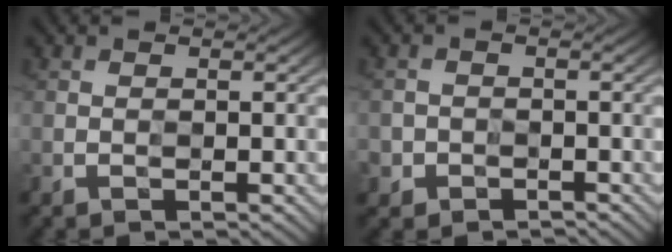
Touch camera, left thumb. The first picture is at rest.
{"total": 1.9, "force": [-1.2, 1.1, -1.0], "torque": [0.018, -0.004, -0.026]}